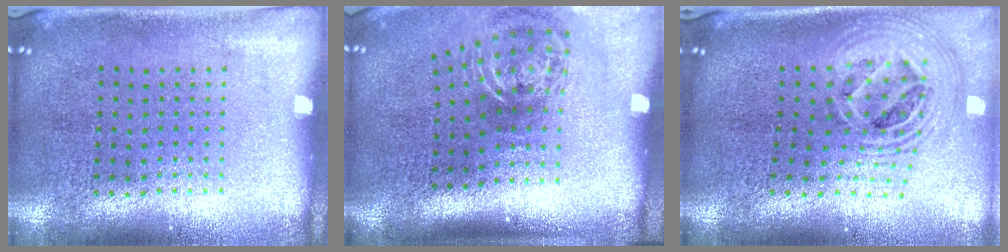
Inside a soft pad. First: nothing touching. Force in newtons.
{"total": 1.8, "press": 1.2, "slide": 1.3}
{"total": 2.5, "press": 1.8, "slide": 1.7}